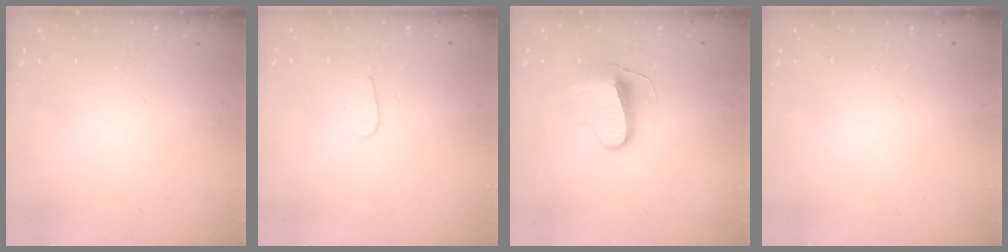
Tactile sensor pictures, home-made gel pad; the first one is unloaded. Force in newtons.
{"total": 3.1, "press": 3.1, "slide": 0.2}
{"total": 9.2, "press": 9.2, "slide": 0.2}
{"total": 0.0}